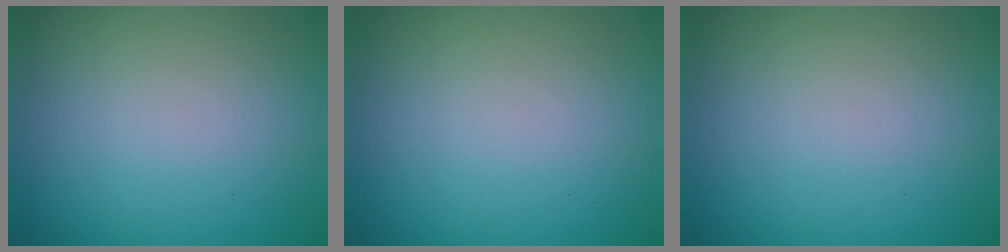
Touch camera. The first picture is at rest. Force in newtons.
{"total": 0.0}
{"total": 0.0}